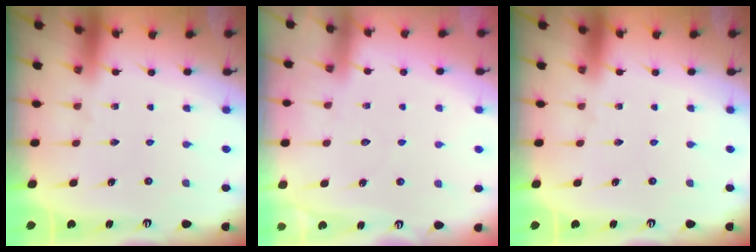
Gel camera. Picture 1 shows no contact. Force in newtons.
{"total": 4.5, "press": 4.4, "slide": 0.6}
{"total": 0.0}